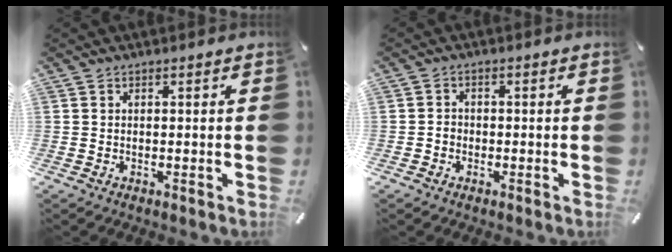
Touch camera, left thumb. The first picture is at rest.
{"total": 1.6, "force": [-0.8, 1.3, 0.4], "torque": [-0.010, 0.006, -0.017]}